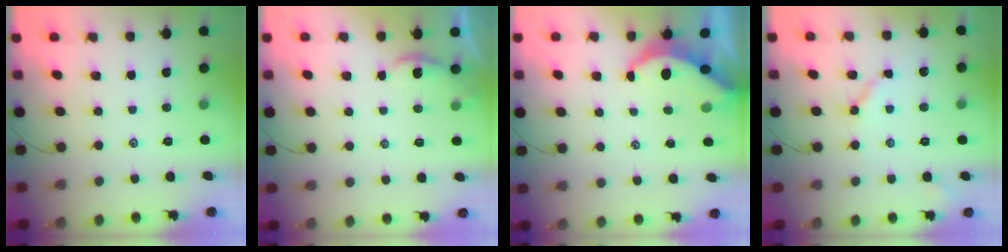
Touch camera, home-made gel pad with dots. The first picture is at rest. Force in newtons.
{"total": 1.5, "press": 1.5, "slide": 0.2}
{"total": 4.9, "press": 4.9, "slide": 0.4}
{"total": 3.7, "press": 3.7, "slide": 0.1}